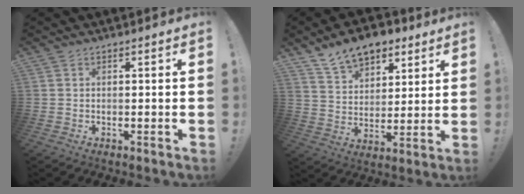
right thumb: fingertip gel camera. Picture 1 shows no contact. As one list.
[{"total": 12.7, "force": [9.2, 7.3, 4.8], "torque": [-0.076, -0.058, 0.173]}]